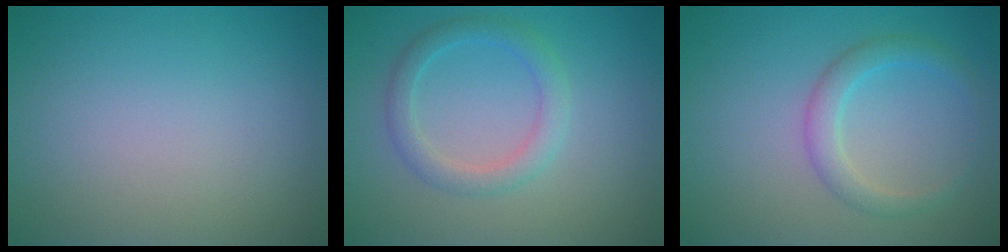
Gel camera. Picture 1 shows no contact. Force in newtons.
{"total": 2.6, "press": 2.6, "slide": 0.2}
{"total": 2.4, "press": 2.4, "slide": 0.2}